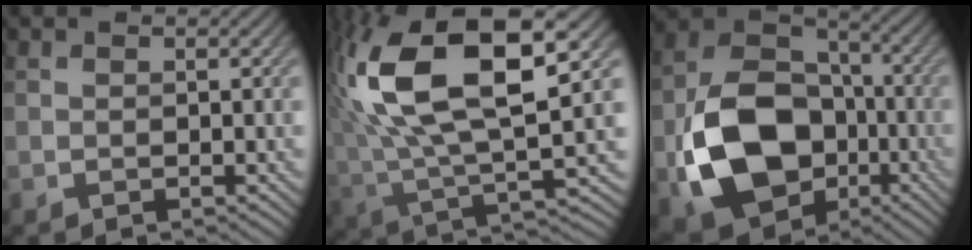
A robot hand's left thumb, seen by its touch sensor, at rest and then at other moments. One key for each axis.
{"total": 16.8, "fx": 5.6, "fy": 6.6, "fz": 14.4, "tx": -0.308, "ty": 0.012, "tz": 0.095}
{"total": 15.8, "fx": -4.6, "fy": 11.8, "fz": 9.5, "tx": -0.196, "ty": -0.031, "tz": -0.093}